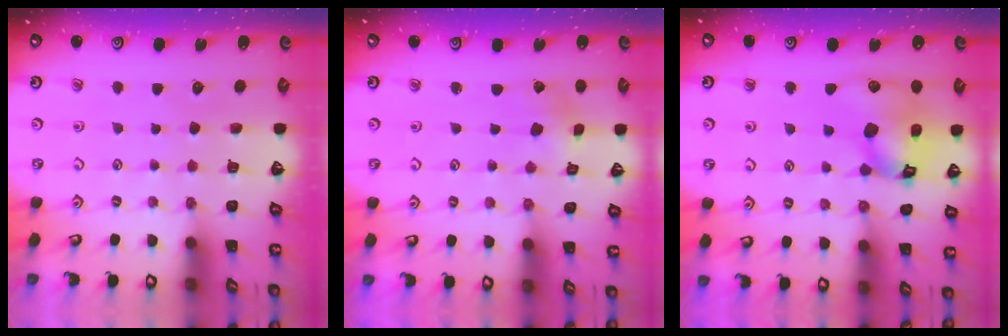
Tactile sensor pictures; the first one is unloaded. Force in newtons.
{"total": 1.2, "press": 1.2, "slide": 0.2}
{"total": 14.4, "press": 14.2, "slide": 2.0}